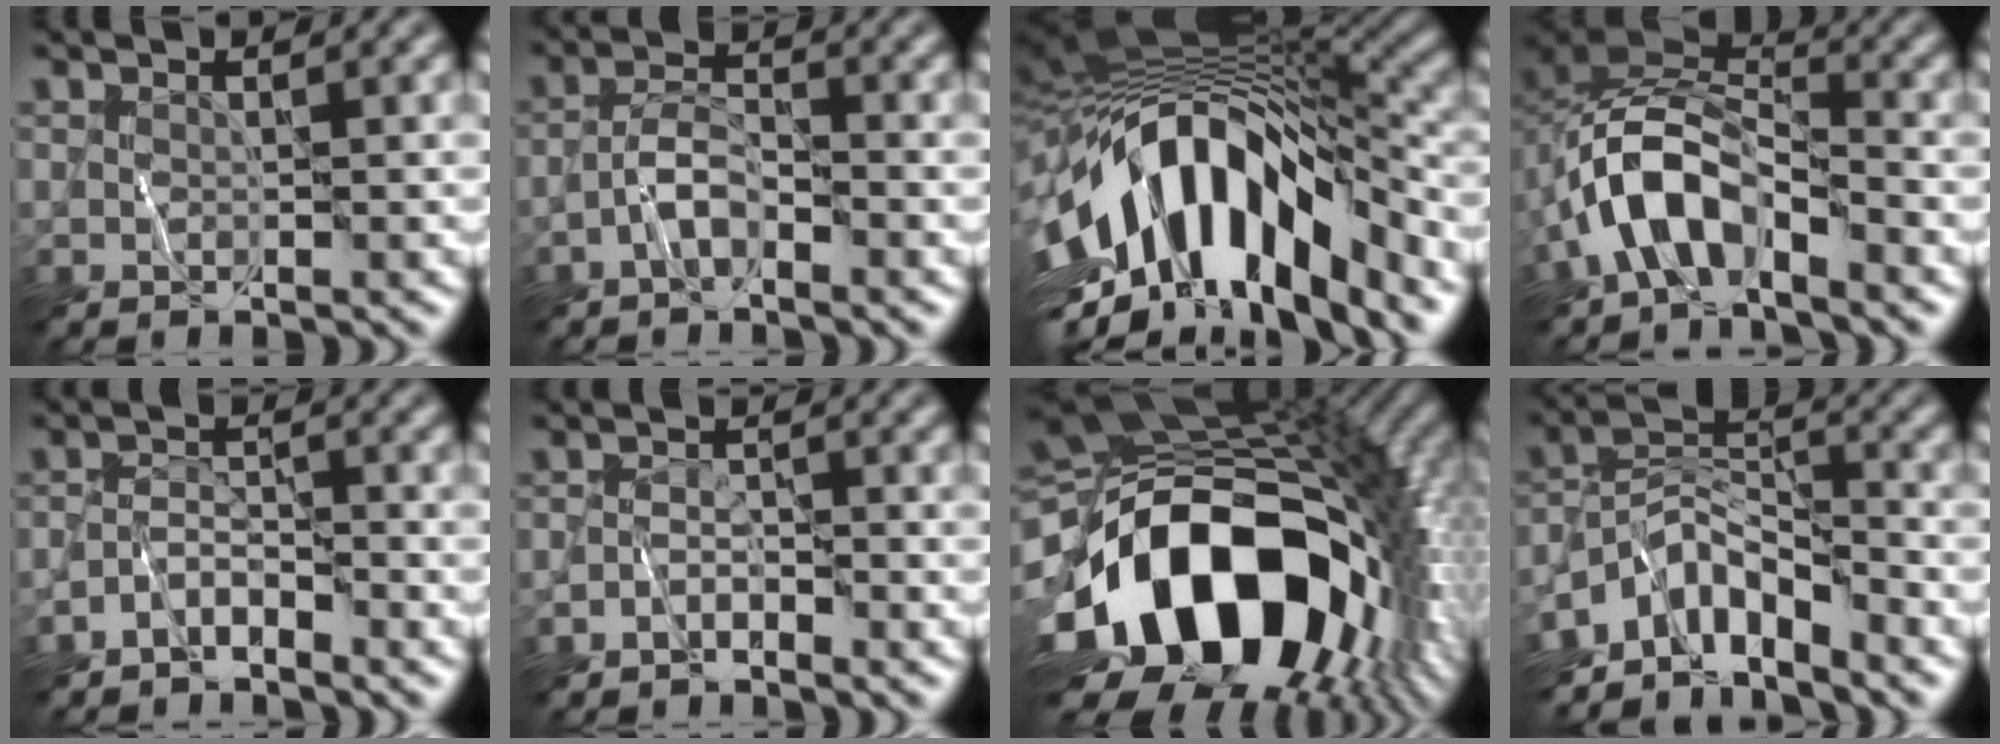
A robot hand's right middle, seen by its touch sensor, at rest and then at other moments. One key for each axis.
{"total": 2.4, "fx": -1.5, "fy": 0.8, "fz": 1.6, "tx": -0.030, "ty": 0.012, "tz": -0.037}
{"total": 14.8, "fx": -4.3, "fy": 6.9, "fz": 12.4, "tx": -0.218, "ty": 0.013, "tz": -0.074}
{"total": 7.0, "fx": -3.5, "fy": 3.6, "fz": 4.9, "tx": -0.080, "ty": 0.008, "tz": -0.076}
{"total": 2.6, "fx": -2.3, "fy": 0.8, "fz": 0.9, "tx": -0.017, "ty": 0.006, "tz": -0.052}
{"total": 1.7, "fx": -1.5, "fy": 0.5, "fz": 0.5, "tx": -0.009, "ty": 0.008, "tz": -0.034}
{"total": 19.5, "fx": -5.3, "fy": 12.4, "fz": 14.0, "tx": -0.273, "ty": -0.021, "tz": -0.081}
{"total": 6.4, "fx": -4.5, "fy": 2.7, "fz": 3.8, "tx": -0.047, "ty": 0.004, "tz": -0.091}